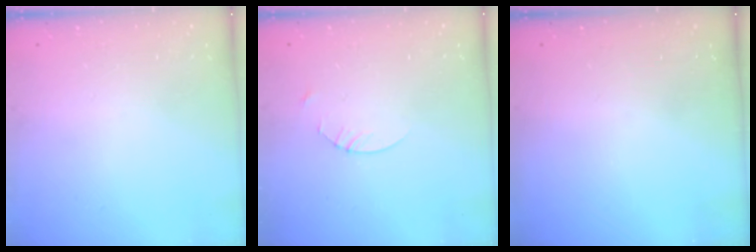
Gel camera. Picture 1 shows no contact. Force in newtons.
{"total": 1.4, "press": 1.4, "slide": 0.2}
{"total": 0.0}